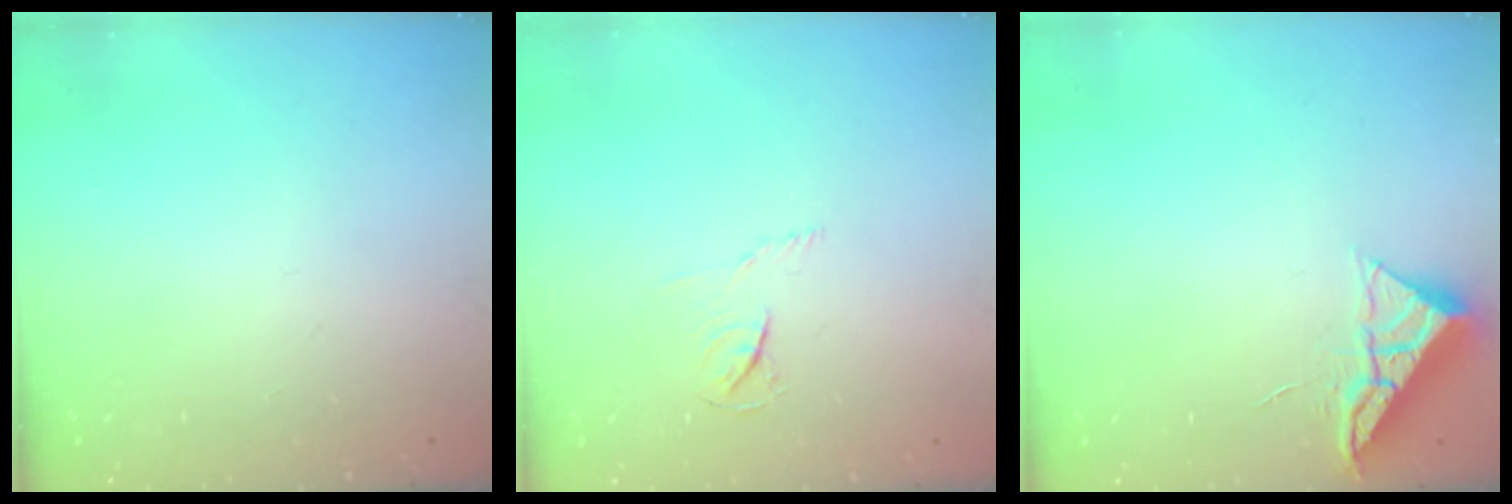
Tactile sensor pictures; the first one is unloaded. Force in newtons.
{"total": 3.9, "press": 3.8, "slide": 0.4}
{"total": 6.9, "press": 6.9, "slide": 0.5}